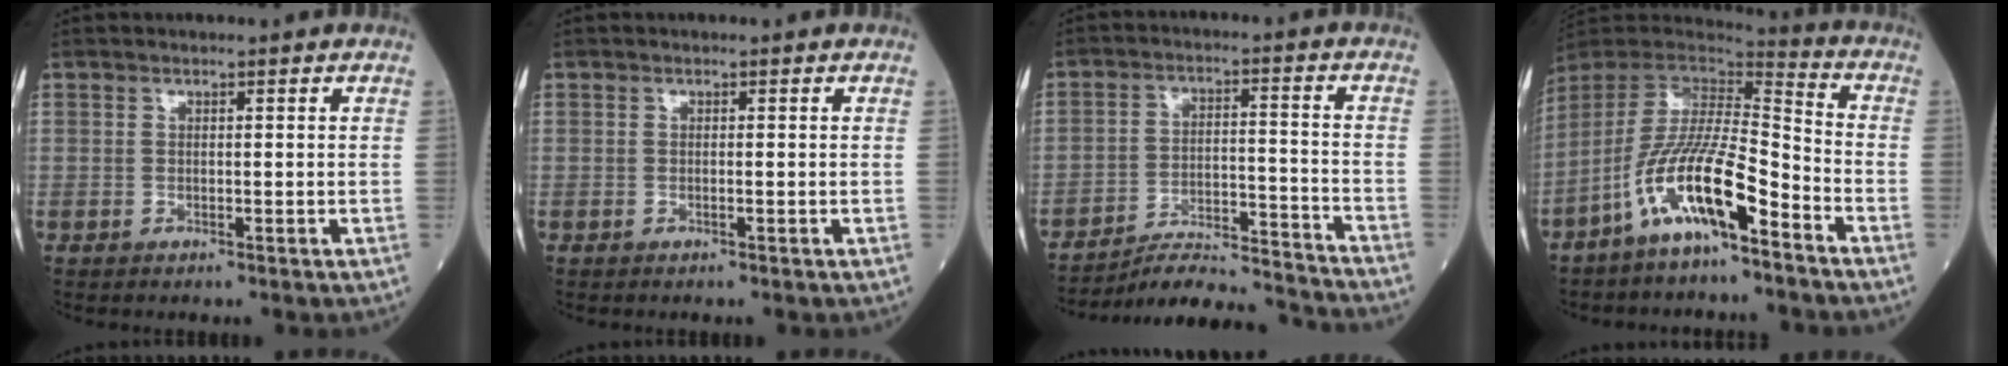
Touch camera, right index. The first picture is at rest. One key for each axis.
{"total": 0.0}
{"total": 14.9, "fx": -14.6, "fy": -0.6, "fz": 2.8, "tx": -0.041, "ty": 0.009, "tz": -0.223}
{"total": 14.1, "fx": -8.0, "fy": 2.1, "fz": 11.4, "tx": -0.227, "ty": -0.002, "tz": -0.150}